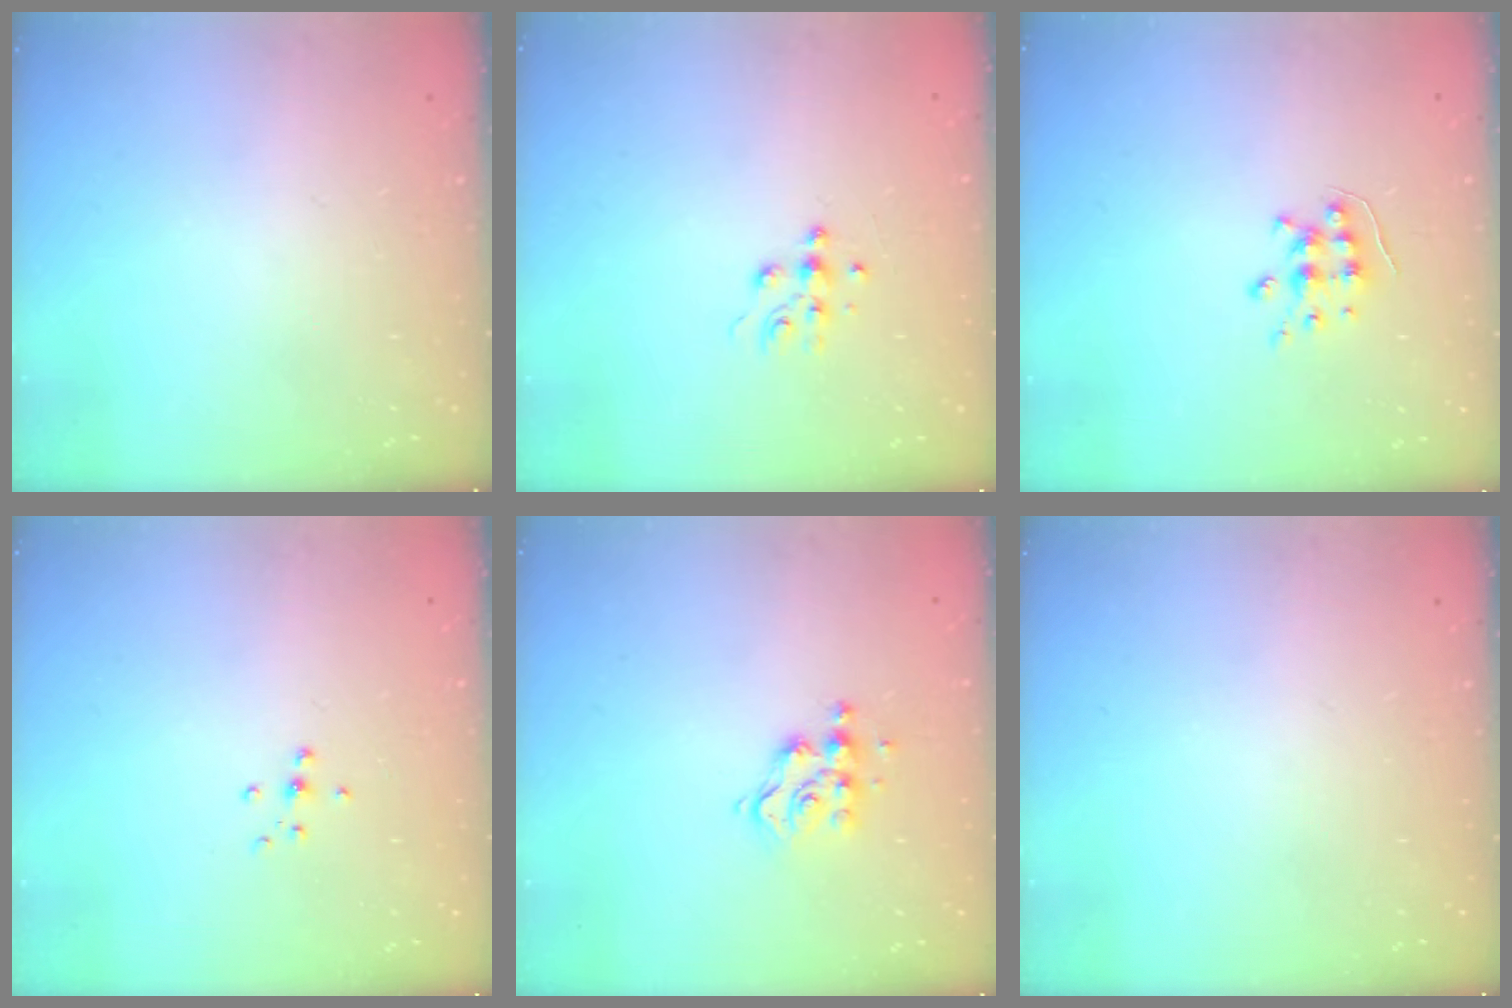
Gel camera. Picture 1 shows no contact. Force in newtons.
{"total": 6.1, "press": 6.1, "slide": 0.8}
{"total": 6.1, "press": 6.1, "slide": 0.4}
{"total": 5.5, "press": 5.4, "slide": 0.7}
{"total": 8.5, "press": 8.4, "slide": 0.6}
{"total": 0.0}